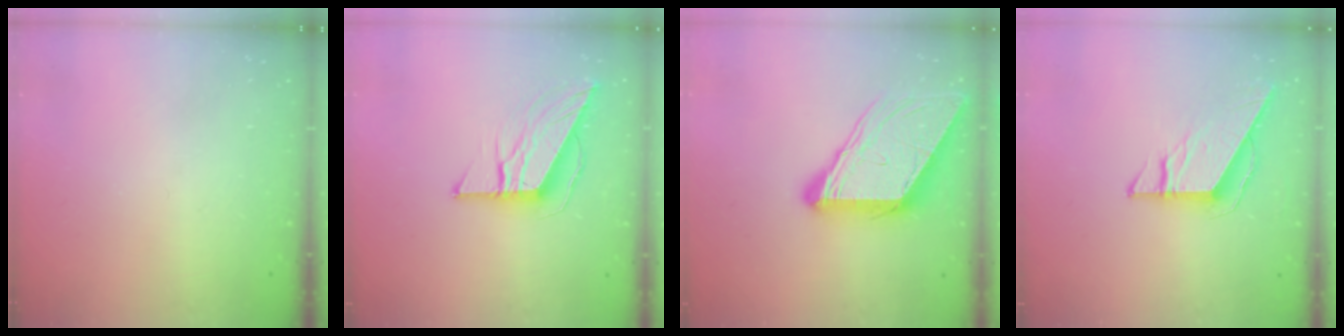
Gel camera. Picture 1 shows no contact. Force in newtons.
{"total": 9.6, "press": 9.6, "slide": 0.5}
{"total": 11.8, "press": 11.7, "slide": 1.2}
{"total": 8.1, "press": 8.1, "slide": 0.4}